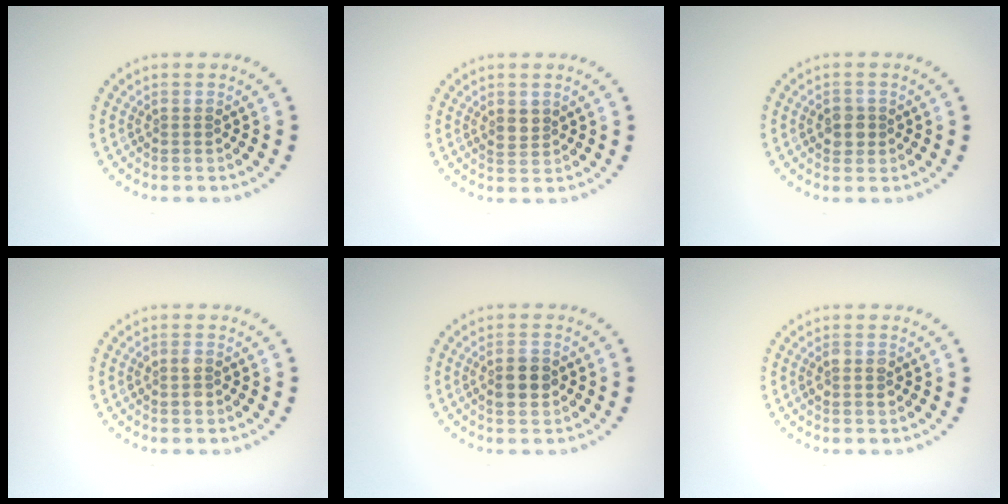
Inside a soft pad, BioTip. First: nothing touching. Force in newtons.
{"total": 1.6, "press": 1.4, "slide": 0.7}
{"total": 1.8, "press": 1.7, "slide": 0.6}
{"total": 1.4, "press": 1.4, "slide": 0.2}
{"total": 2.7, "press": 2.7, "slide": 0.2}
{"total": 1.2, "press": 1.2, "slide": 0.2}